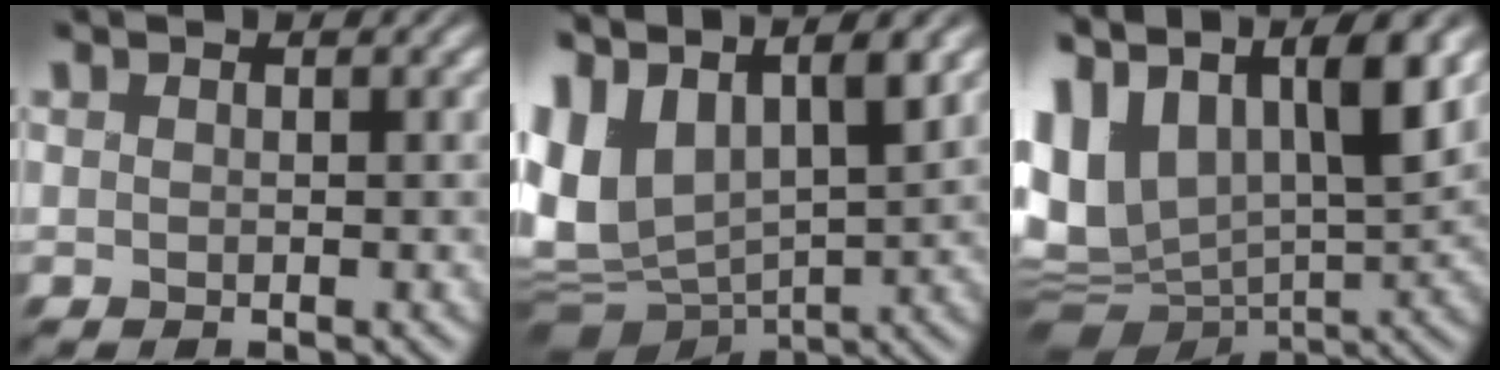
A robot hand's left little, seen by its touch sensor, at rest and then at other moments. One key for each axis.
{"total": 11.8, "fx": 3.2, "fy": 7.0, "fz": 9.0, "tx": -0.205, "ty": -0.010, "tz": 0.059}
{"total": 13.6, "fx": 4.0, "fy": 7.9, "fz": 10.3, "tx": -0.234, "ty": 0.003, "tz": 0.073}